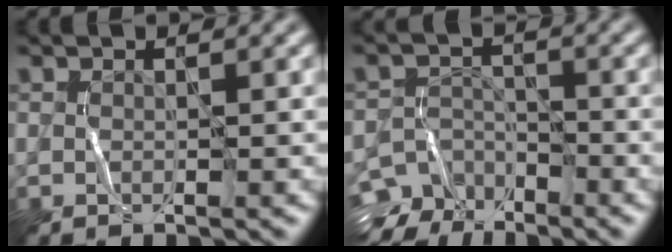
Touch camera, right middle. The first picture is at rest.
{"total": 5.4, "force": [-4.5, 2.9, 0.6], "torque": [0.004, 0.002, -0.082]}